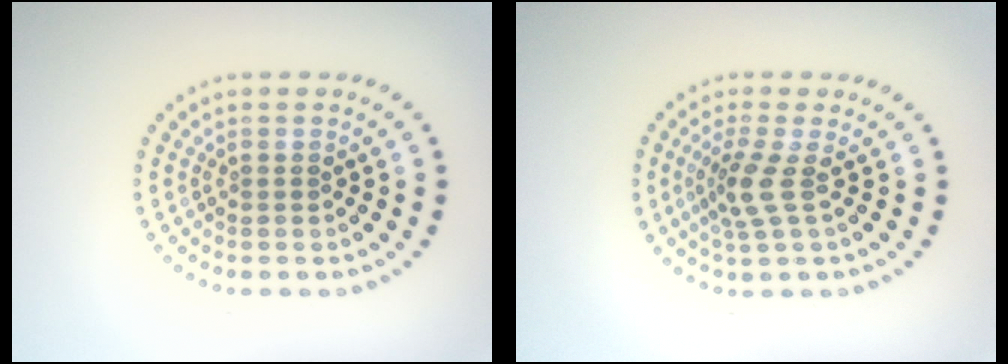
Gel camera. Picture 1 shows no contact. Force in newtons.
{"total": 2.6, "press": 1.9, "slide": 1.7}